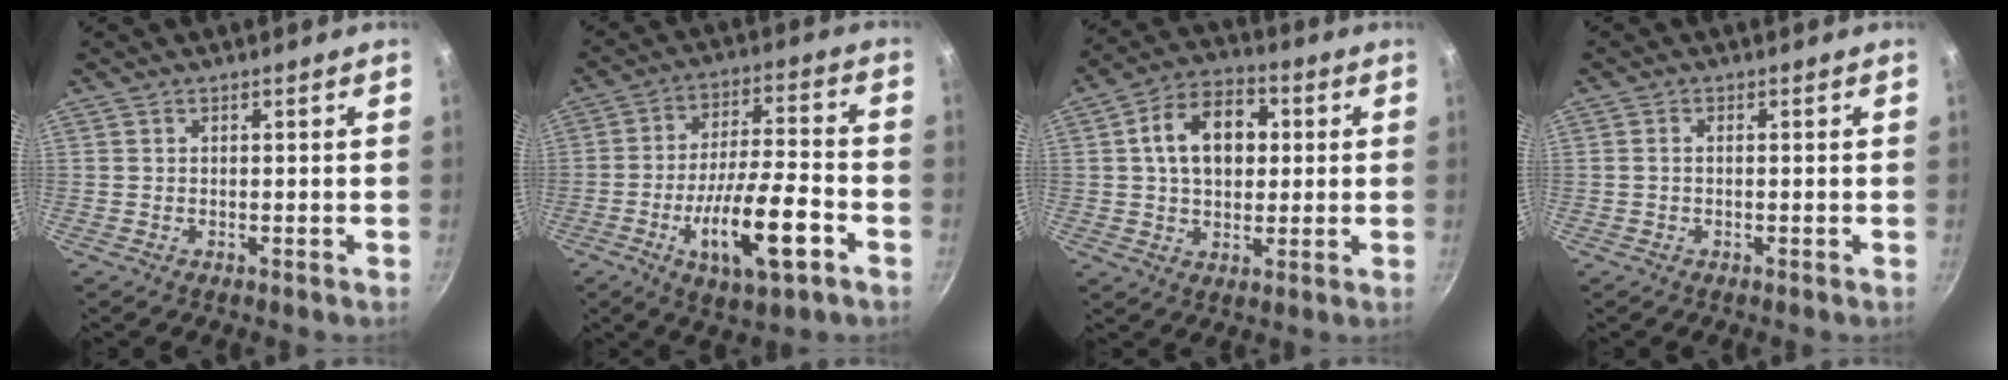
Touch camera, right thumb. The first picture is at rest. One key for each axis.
{"total": 16.1, "fx": -6.2, "fy": 5.0, "fz": 14.1, "tx": -0.238, "ty": 0.027, "tz": -0.100}
{"total": 13.0, "fx": 2.2, "fy": 9.0, "fz": 9.1, "tx": -0.116, "ty": 0.017, "tz": 0.024}
{"total": 1.0, "fx": -0.1, "fy": 0.5, "fz": 0.8, "tx": -0.022, "ty": 0.006, "tz": -0.004}